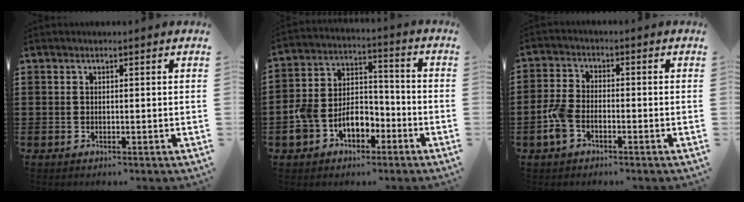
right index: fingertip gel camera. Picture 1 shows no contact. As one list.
[{"total": 8.1, "force": [-3.7, 6.0, 3.9], "torque": [-0.097, 0.023, -0.070]}, {"total": 4.4, "force": [-2.0, 2.4, 3.0], "torque": [-0.088, -0.003, -0.046]}]